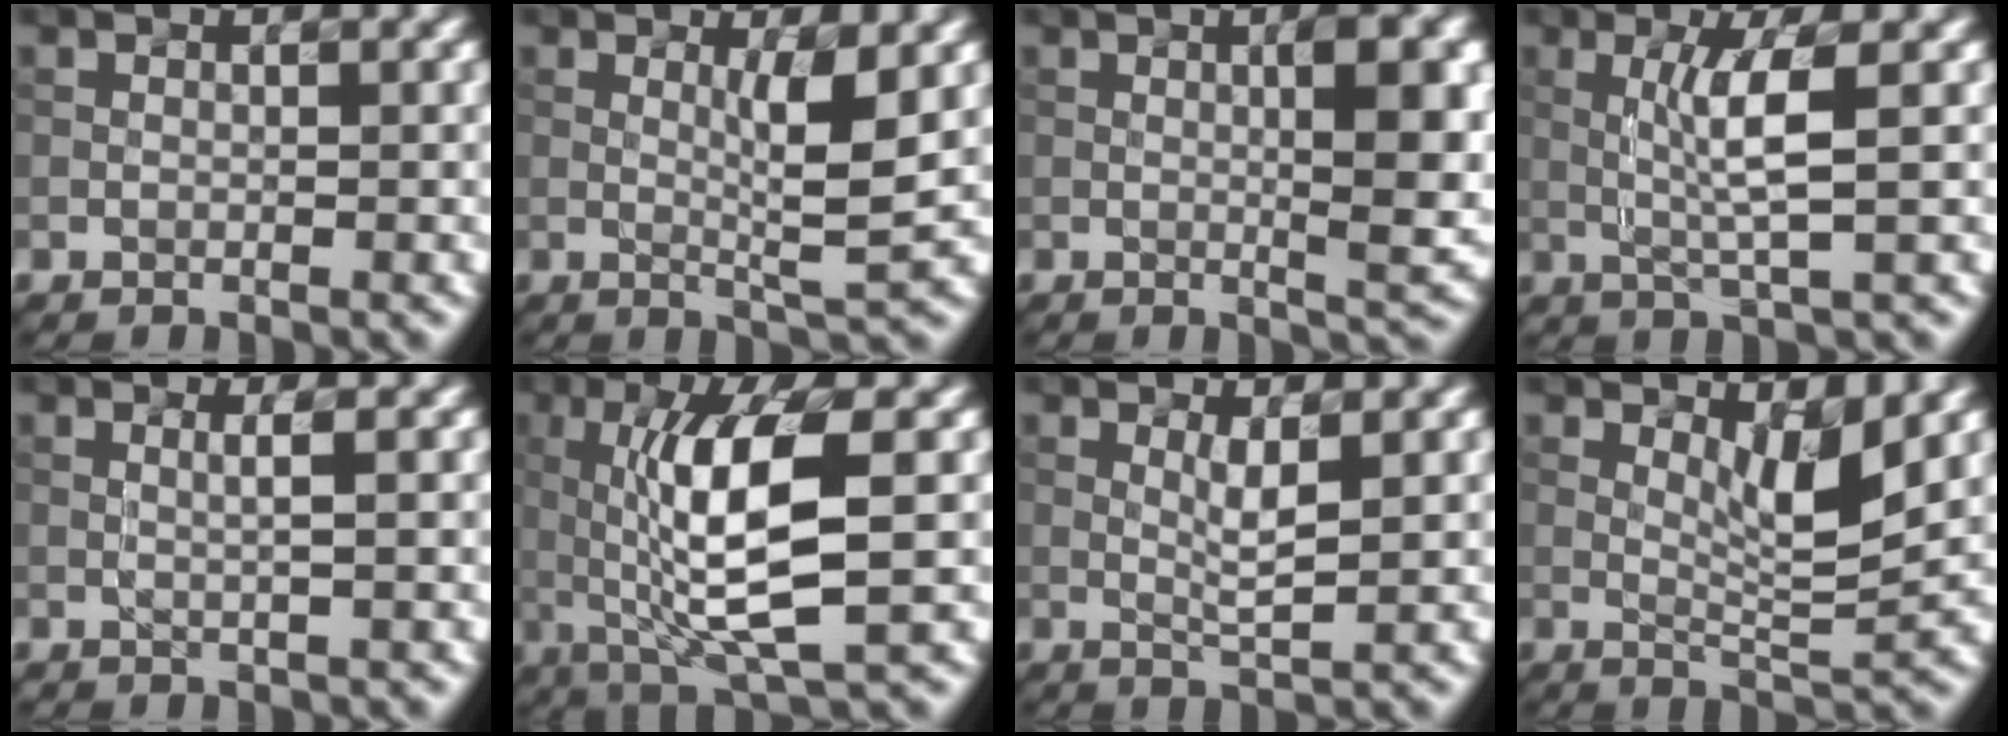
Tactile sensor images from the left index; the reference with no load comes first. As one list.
[{"total": 3.5, "force": [0.5, 0.3, 3.4], "torque": [-0.056, -0.007, 0.020]}, {"total": 6.5, "force": [0.6, 1.3, 6.3], "torque": [-0.077, 0.004, 0.019]}, {"total": 3.5, "force": [0.4, 0.0, 3.4], "torque": [-0.077, 0.002, 0.024]}, {"total": 1.3, "force": [0.2, 0.2, 1.3], "torque": [-0.025, 0.007, 0.003]}, {"total": 8.7, "force": [0.1, 2.1, 8.5], "torque": [-0.148, 0.001, 0.015]}, {"total": 1.8, "force": [0.5, 0.1, 1.8], "torque": [-0.036, -0.005, 0.018]}, {"total": 3.4, "force": [1.5, 0.5, 3.1], "torque": [-0.056, -0.010, 0.037]}]